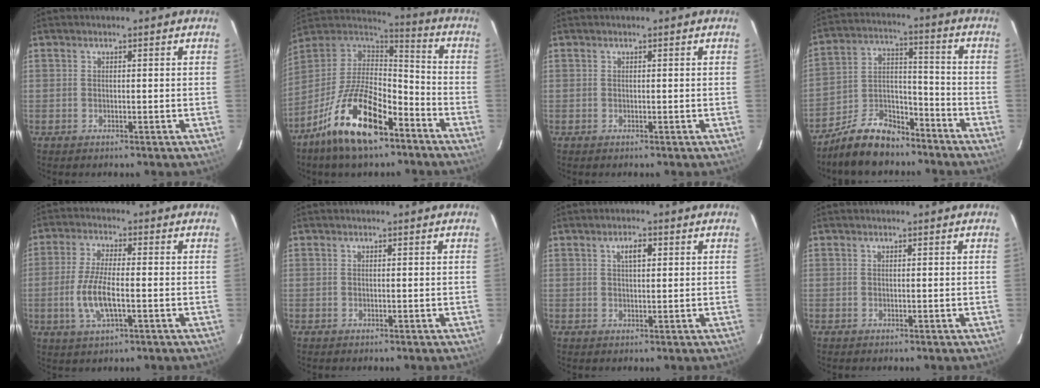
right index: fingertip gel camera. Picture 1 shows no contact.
{"total": 19.7, "force": [-11.5, 7.9, 13.8], "torque": [-0.272, -0.015, -0.206]}
{"total": 0.0}
{"total": 12.0, "force": [-9.2, 6.0, 5.0], "torque": [-0.107, 0.038, -0.155]}
{"total": 8.6, "force": [-2.1, 2.6, 7.9], "torque": [-0.164, -0.007, -0.041]}
{"total": 0.0}
{"total": 2.7, "force": [1.0, 1.1, 2.2], "torque": [-0.039, 0.009, 0.017]}
{"total": 0.0}